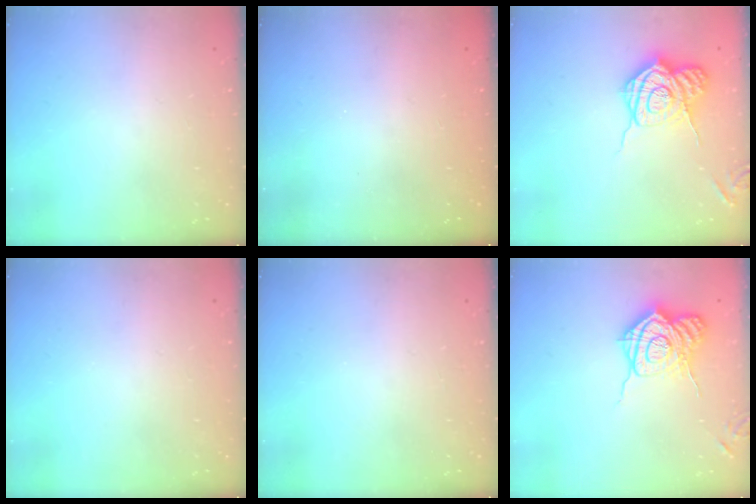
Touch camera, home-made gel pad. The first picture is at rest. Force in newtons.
{"total": 2.3, "press": 2.2, "slide": 0.8}
{"total": 14.2, "press": 14.1, "slide": 0.8}
{"total": 0.0}
{"total": 0.0}
{"total": 16.7, "press": 16.7, "slide": 0.6}